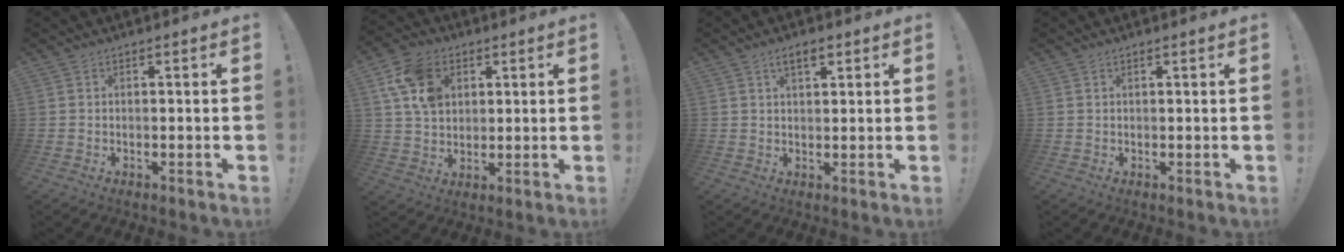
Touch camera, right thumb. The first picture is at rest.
{"total": 13.3, "force": [5.2, 9.9, 7.2], "torque": [-0.128, -0.009, 0.107]}
{"total": 4.2, "force": [2.2, 1.8, 3.2], "torque": [-0.057, -0.001, 0.037]}
{"total": 0.8, "force": [0.5, -0.2, 0.7], "torque": [-0.013, 0.000, 0.008]}